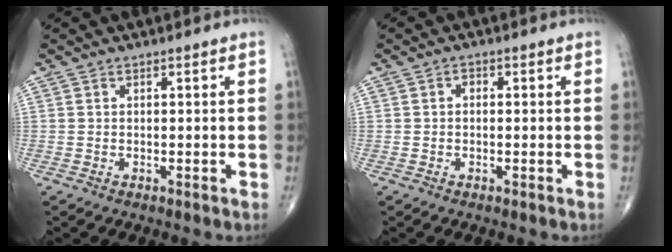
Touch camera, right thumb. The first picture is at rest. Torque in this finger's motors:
{"motor_torque": [-0.19, -0.02, 0.10, -0.04, 0.05]}